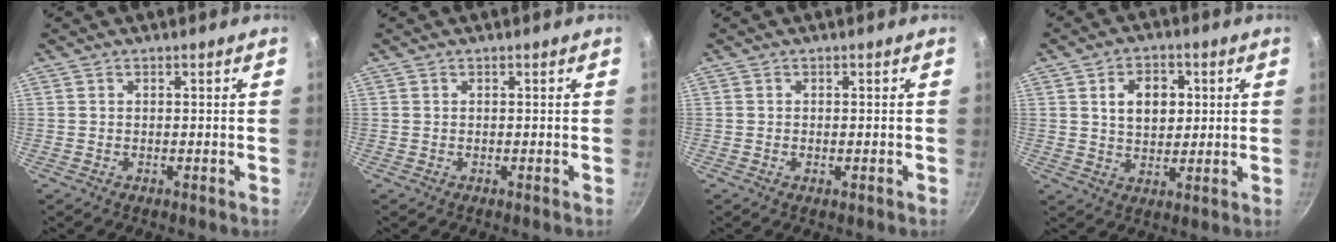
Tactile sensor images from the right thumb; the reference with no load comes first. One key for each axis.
{"total": 0.0}
{"total": 0.9, "fx": -0.3, "fy": 0.4, "fz": 0.8, "tx": -0.012, "ty": 0.001, "tz": -0.004}
{"total": 8.3, "fx": 2.0, "fy": 5.8, "fz": 5.6, "tx": -0.066, "ty": -0.001, "tz": 0.034}